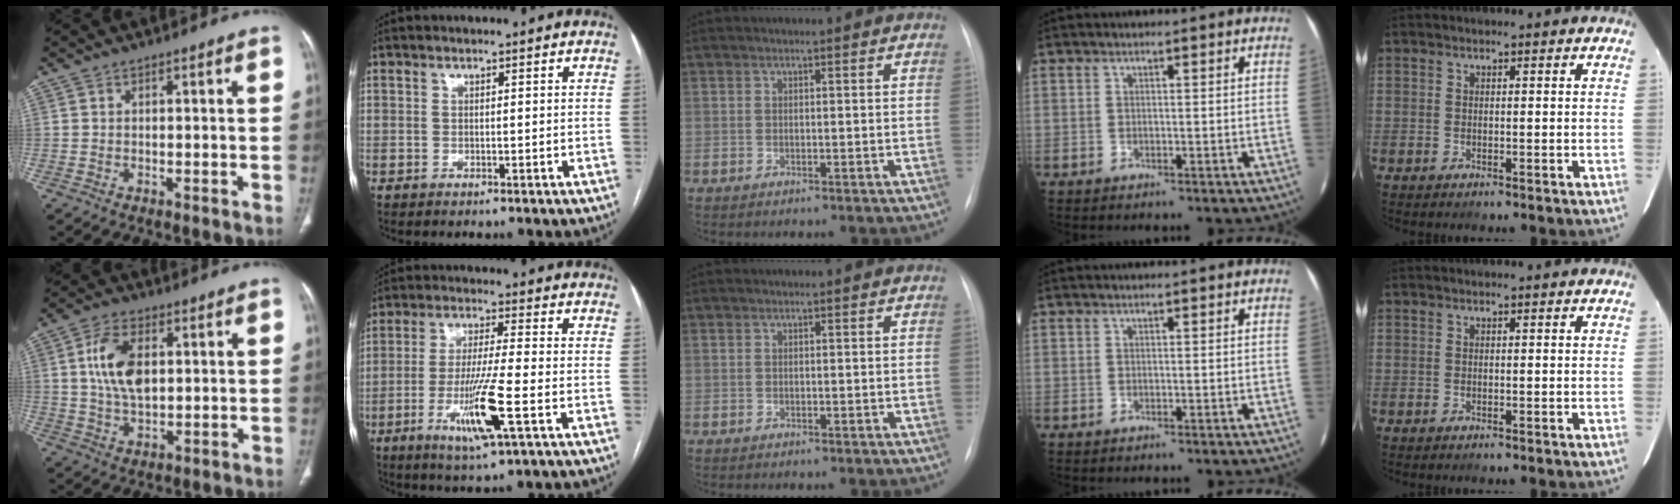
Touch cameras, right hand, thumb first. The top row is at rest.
{"thumb": {"total": 10.0, "force": [2.0, 5.6, 8.0], "torque": [-0.150, -0.002, 0.041]}, "index": {"total": 10.9, "force": [-3.7, -0.1, 10.2], "torque": [-0.199, -0.018, -0.069]}}